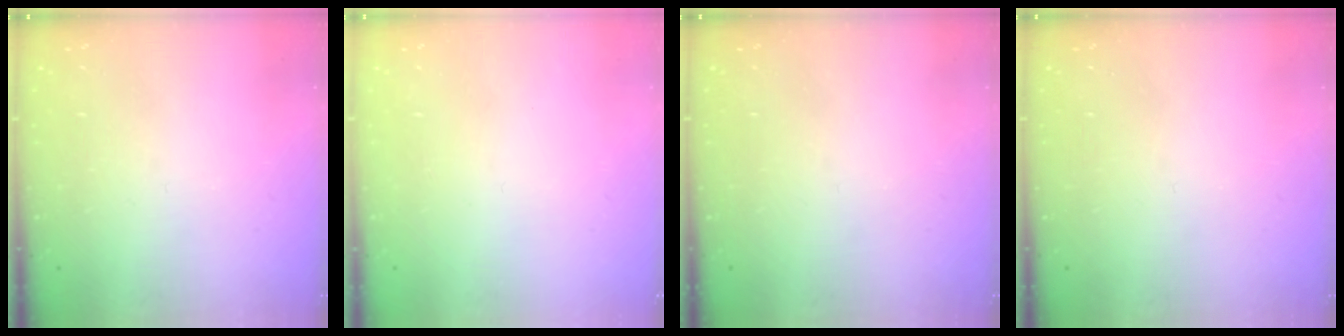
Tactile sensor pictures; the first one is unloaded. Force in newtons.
{"total": 1.8, "press": 1.7, "slide": 0.1}
{"total": 0.0}
{"total": 0.0}